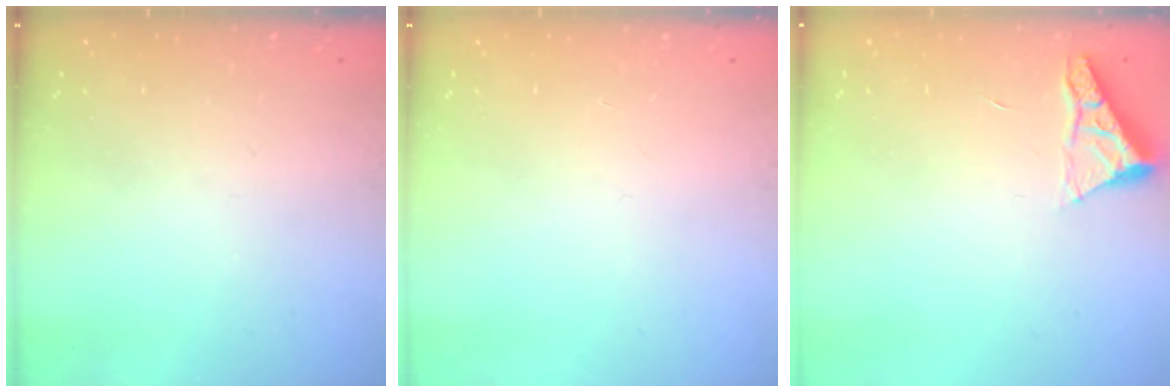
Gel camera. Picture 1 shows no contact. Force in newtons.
{"total": 0.0}
{"total": 5.3, "press": 5.3, "slide": 0.5}